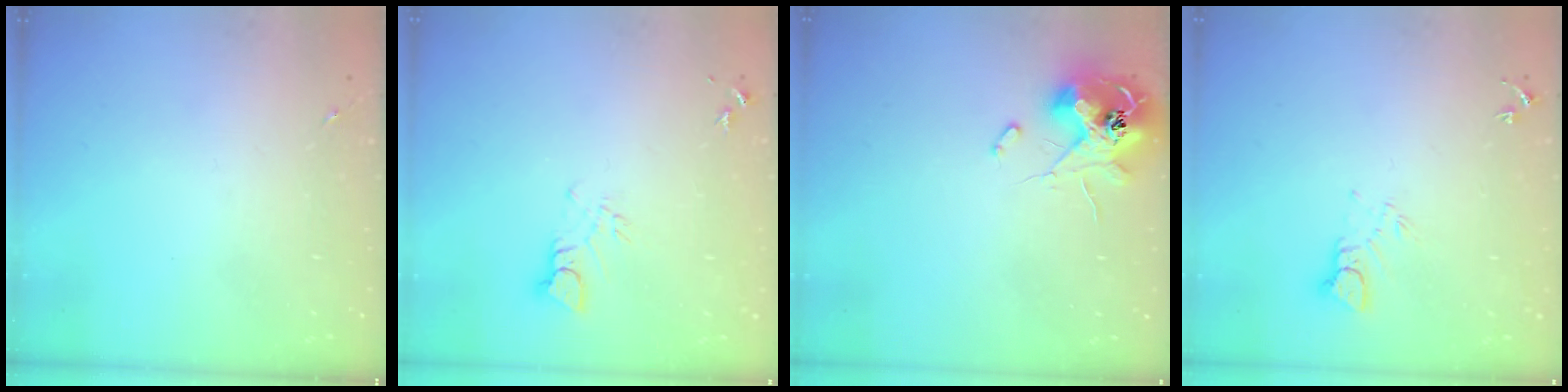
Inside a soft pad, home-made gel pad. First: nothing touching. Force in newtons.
{"total": 3.4, "press": 3.4, "slide": 0.2}
{"total": 12.4, "press": 12.4, "slide": 1.0}
{"total": 4.7, "press": 4.7, "slide": 0.3}